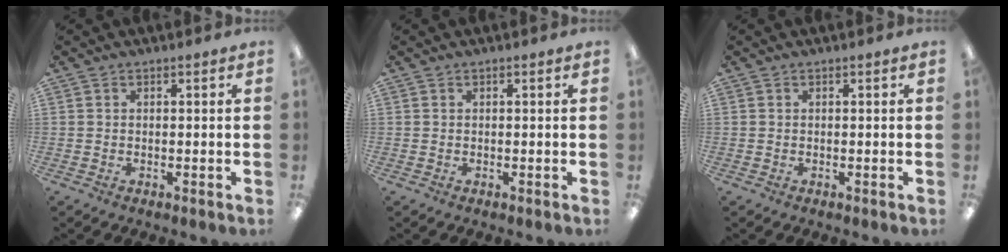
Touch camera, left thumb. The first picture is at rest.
{"total": 0.0}
{"total": 0.0}